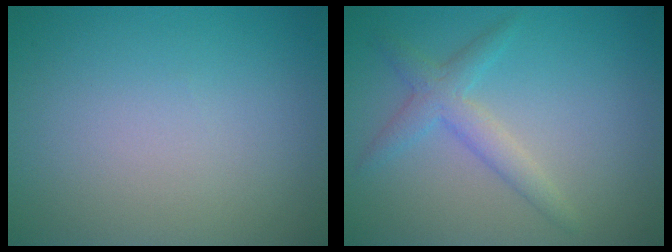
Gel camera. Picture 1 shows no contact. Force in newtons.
{"total": 2.6, "press": 2.6, "slide": 0.1}